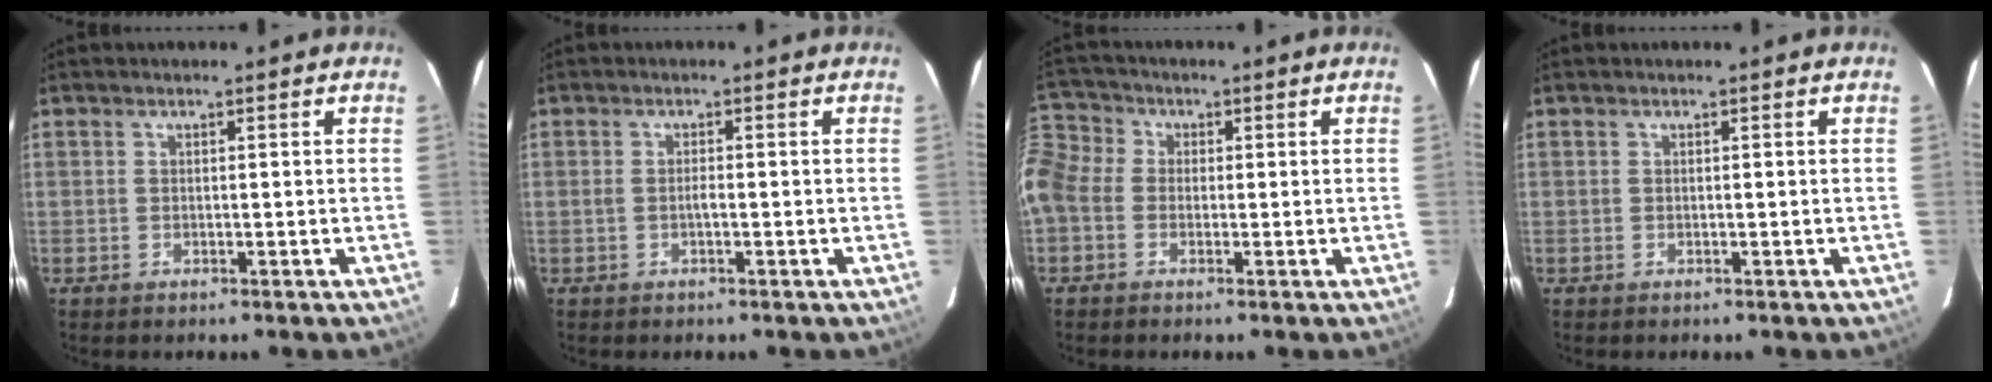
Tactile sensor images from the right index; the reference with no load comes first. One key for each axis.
{"total": 1.0, "fx": -0.4, "fy": 0.2, "fz": 0.9, "tx": -0.018, "ty": 0.003, "tz": -0.009}
{"total": 9.6, "fx": -2.1, "fy": 8.3, "fz": 4.4, "tx": -0.119, "ty": 0.019, "tz": -0.061}
{"total": 0.0}